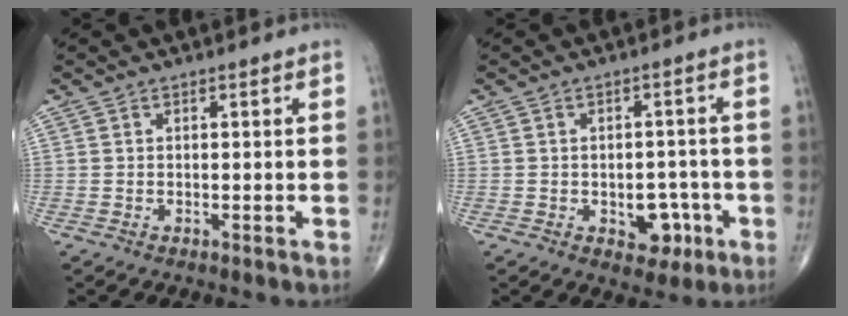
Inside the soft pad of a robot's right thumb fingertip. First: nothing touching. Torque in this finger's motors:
{"motor_torque": [1.99, 1.46, 0.19, -0.38, 0.09]}